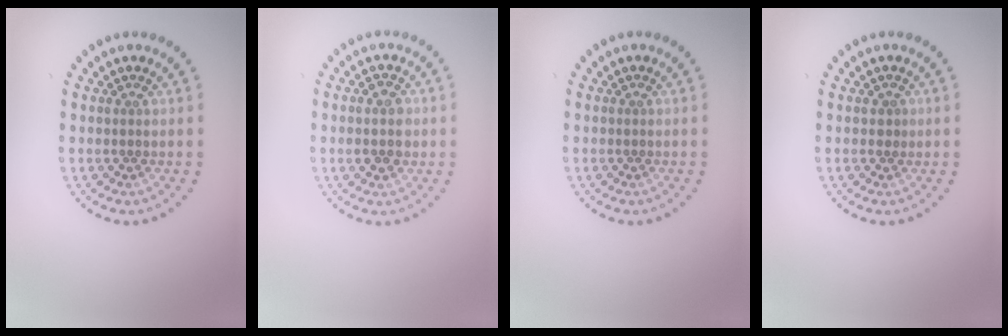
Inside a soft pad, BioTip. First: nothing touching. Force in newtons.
{"total": 2.9, "press": 2.9, "slide": 0.1}
{"total": 0.0}
{"total": 0.7, "press": 0.6, "slide": 0.3}